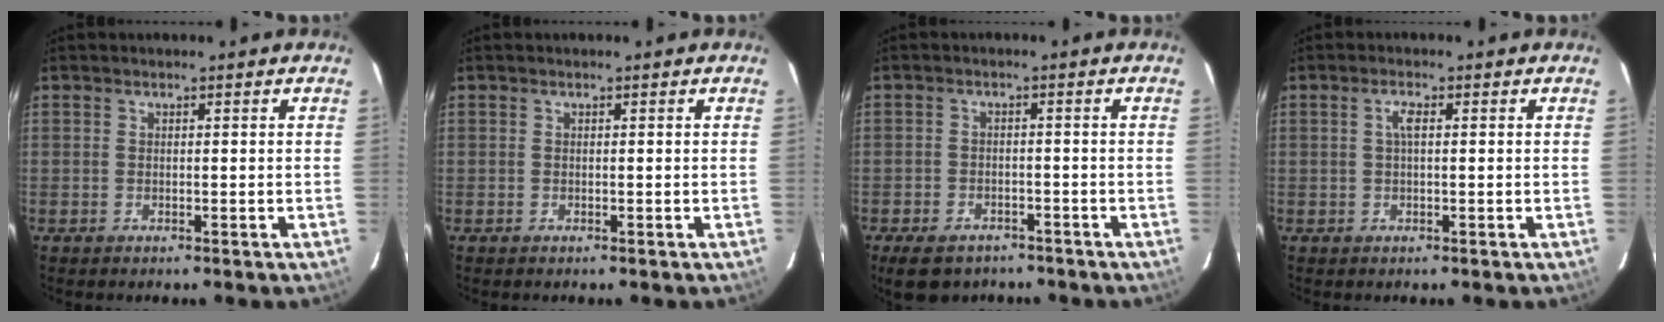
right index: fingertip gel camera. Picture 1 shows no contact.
{"total": 0.0}
{"total": 7.9, "force": [-5.8, 4.4, 3.1], "torque": [-0.077, -0.001, -0.084]}
{"total": 1.9, "force": [0.3, 0.4, 1.8], "torque": [-0.037, 0.005, 0.004]}